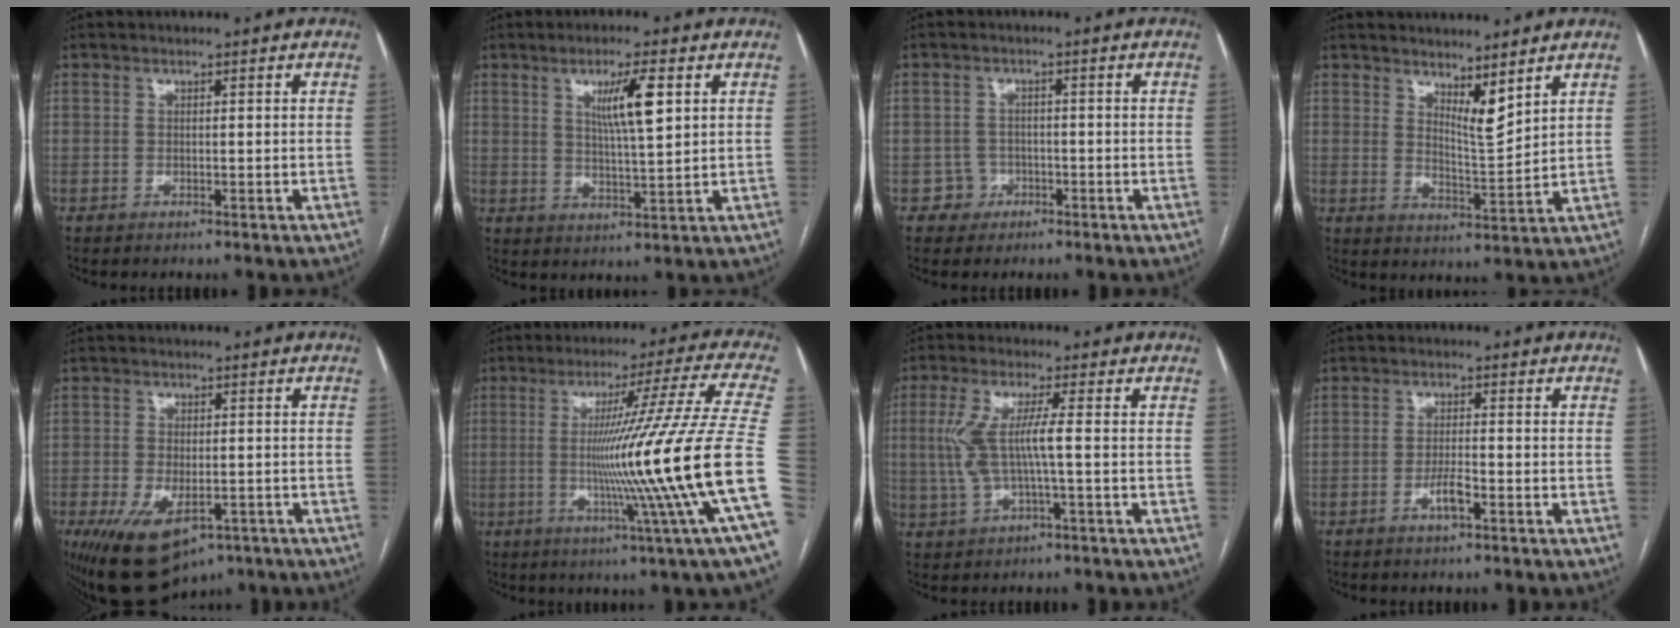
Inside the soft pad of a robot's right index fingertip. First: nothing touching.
{"total": 7.0, "force": [2.6, 0.5, 6.5], "torque": [-0.115, -0.002, 0.046]}
{"total": 3.0, "force": [-1.3, 2.6, -0.4], "torque": [0.020, 0.016, -0.023]}
{"total": 4.7, "force": [3.6, 0.6, 3.0], "torque": [-0.057, -0.020, 0.070]}
{"total": 11.7, "force": [-6.5, 6.0, 7.7], "torque": [-0.137, -0.012, -0.091]}
{"total": 25.1, "force": [-4.0, -3.0, 24.5], "torque": [-0.311, -0.020, -0.088]}
{"total": 7.4, "force": [0.0, 1.0, 7.4], "torque": [-0.166, 0.013, 0.001]}
{"total": 3.2, "force": [-1.5, 0.5, 2.8], "torque": [-0.055, -0.001, -0.026]}